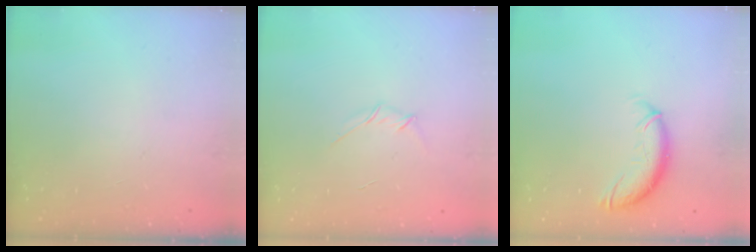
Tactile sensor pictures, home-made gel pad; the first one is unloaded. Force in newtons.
{"total": 2.6, "press": 2.5, "slide": 0.8}
{"total": 10.3, "press": 10.2, "slide": 0.7}